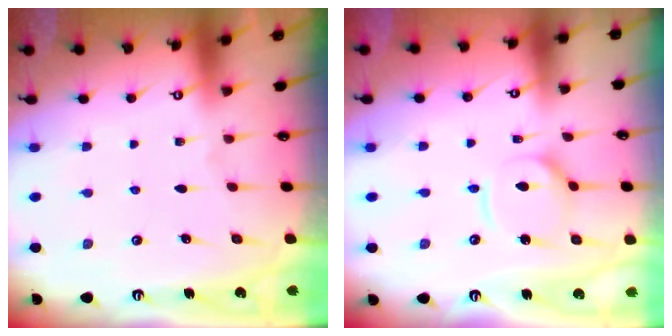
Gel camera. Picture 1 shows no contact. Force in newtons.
{"total": 9.1, "press": 9.0, "slide": 1.0}